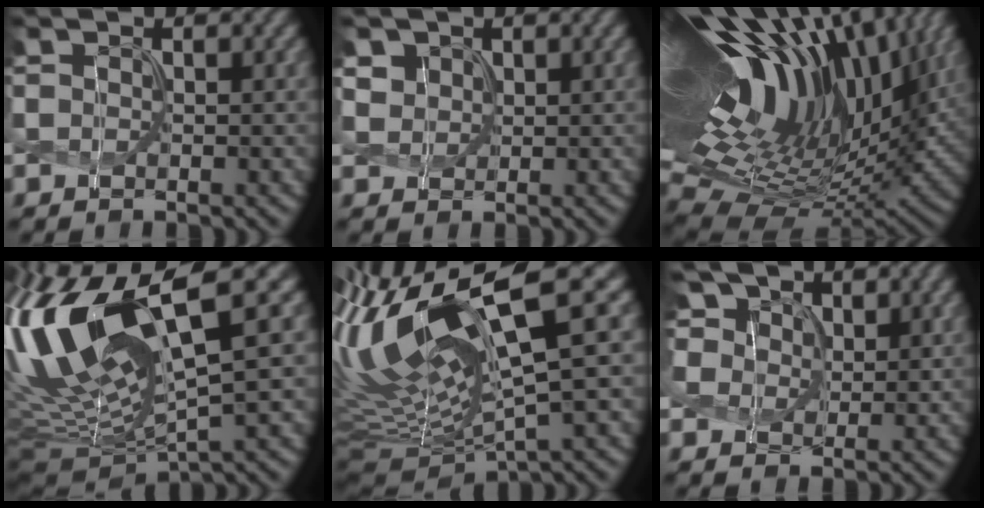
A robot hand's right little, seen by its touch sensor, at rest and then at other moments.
{"total": 2.1, "force": [1.2, 1.5, 0.7], "torque": [-0.029, -0.001, 0.031]}
{"total": 18.6, "force": [7.2, 8.5, 14.9], "torque": [-0.266, 0.054, 0.109]}
{"total": 16.0, "force": [3.5, 4.9, 14.8], "torque": [-0.314, 0.020, 0.078]}
{"total": 14.2, "force": [4.3, 3.7, 13.0], "torque": [-0.265, 0.015, 0.087]}
{"total": 7.6, "force": [4.4, 5.0, 3.6], "torque": [-0.097, 0.014, 0.065]}